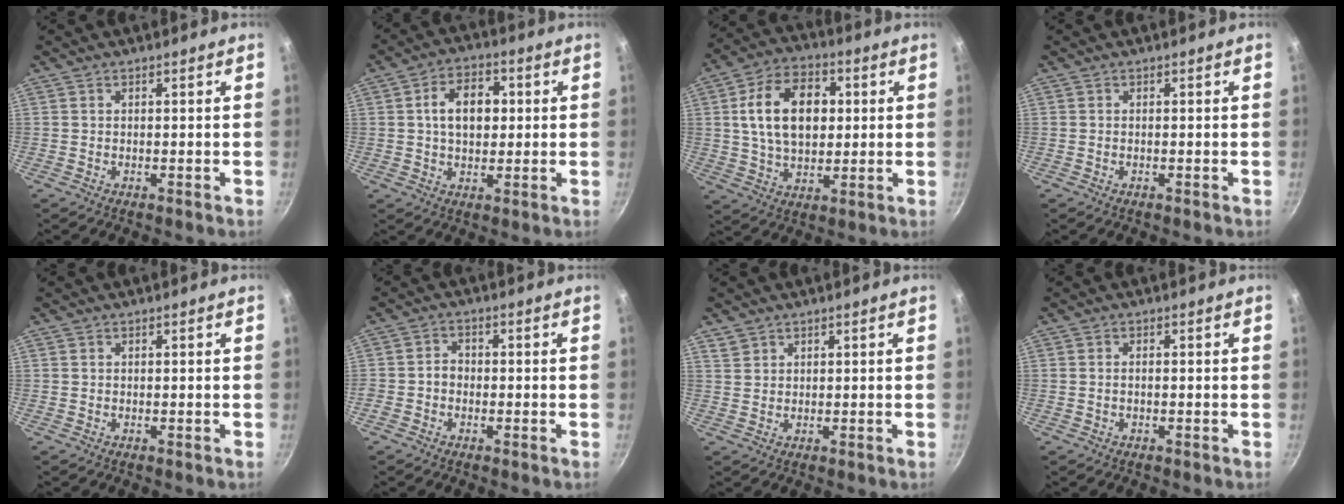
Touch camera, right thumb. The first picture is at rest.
{"total": 9.1, "force": [1.2, 6.2, 6.5], "torque": [-0.081, 0.012, 0.013]}
{"total": 15.5, "force": [2.6, 10.4, 11.2], "torque": [-0.165, 0.008, 0.038]}
{"total": 0.0}
{"total": 0.0}
{"total": 2.8, "force": [-0.9, 2.3, 1.2], "torque": [-0.006, 0.015, -0.022]}
{"total": 2.4, "force": [1.6, 1.7, 0.5], "torque": [0.003, 0.004, 0.032]}
{"total": 0.8, "force": [-0.2, 0.4, 0.7], "torque": [-0.017, 0.005, -0.005]}